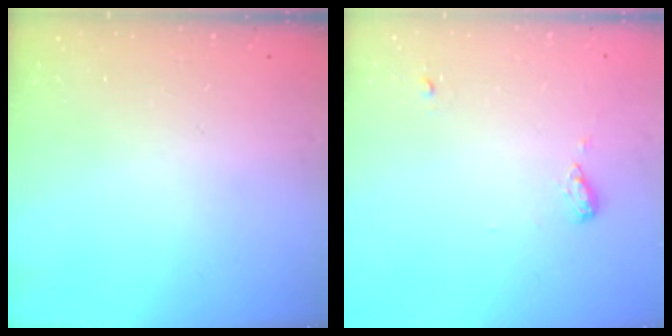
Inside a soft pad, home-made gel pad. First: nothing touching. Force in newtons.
{"total": 7.0, "press": 6.3, "slide": 2.9}